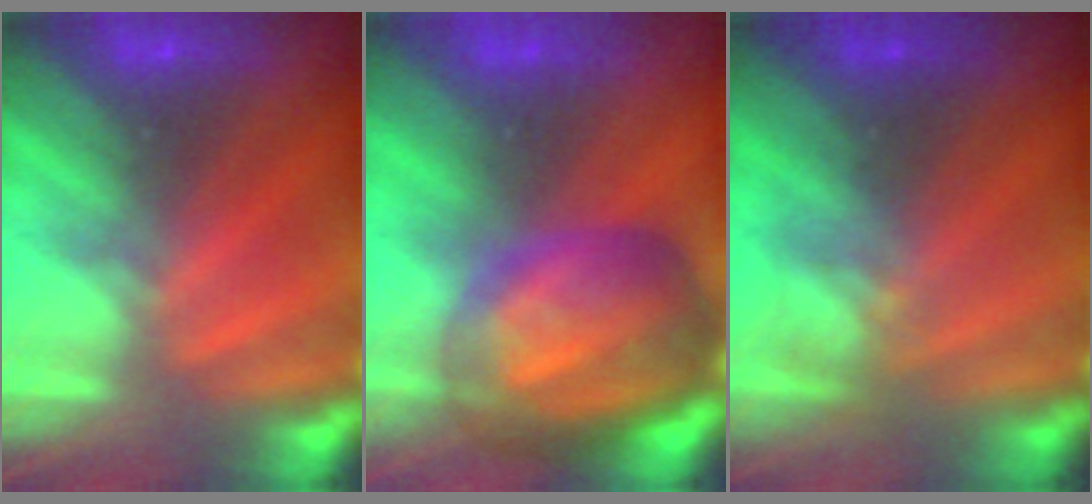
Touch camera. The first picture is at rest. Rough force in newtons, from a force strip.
{"total": 7.0}
{"total": 2.4}